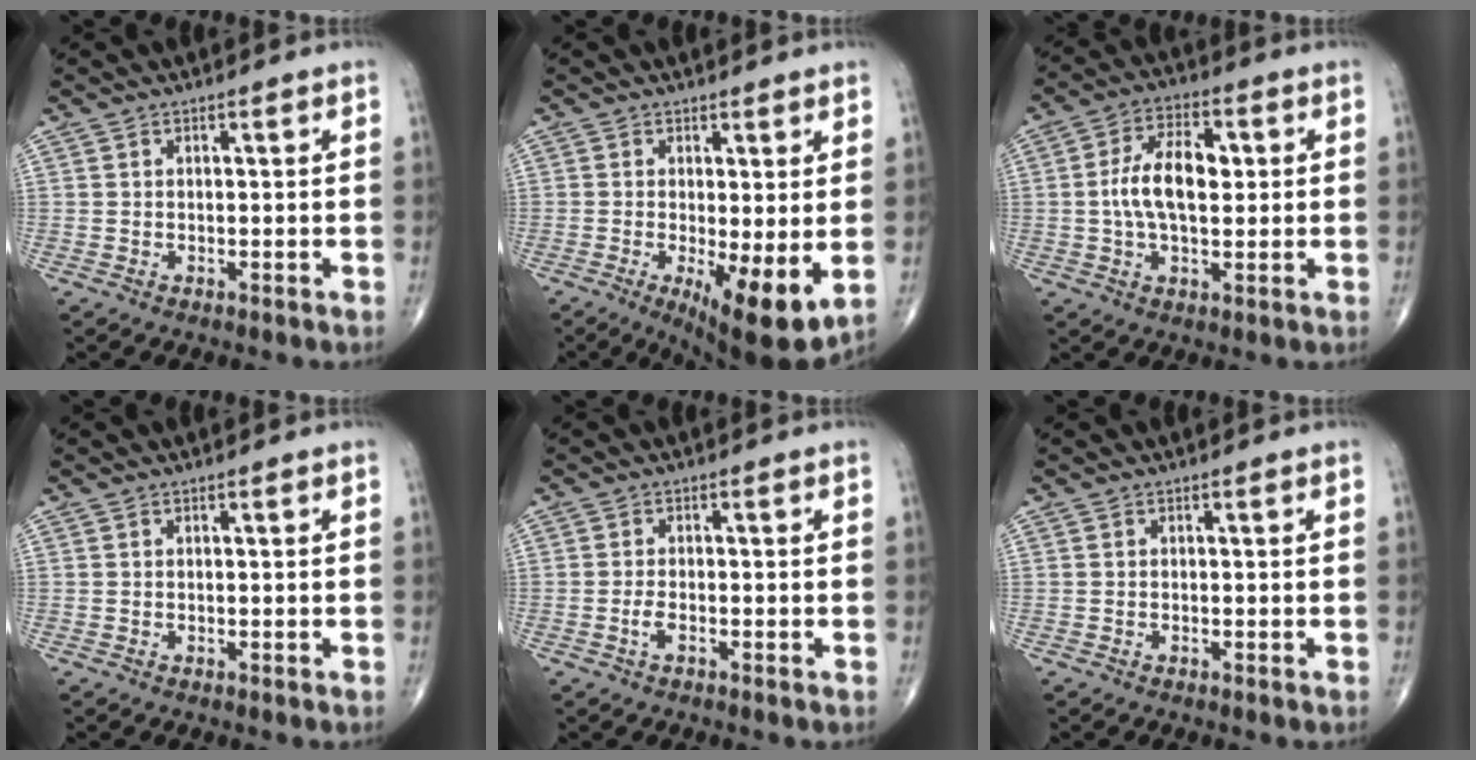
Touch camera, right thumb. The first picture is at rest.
{"total": 10.4, "force": [-1.8, 3.0, 9.8], "torque": [-0.145, -0.027, -0.020]}
{"total": 10.8, "force": [0.7, 5.8, 9.1], "torque": [-0.161, 0.014, 0.009]}
{"total": 0.0}
{"total": 1.7, "force": [-0.8, 0.6, 1.4], "torque": [-0.032, 0.004, -0.017]}
{"total": 0.0}